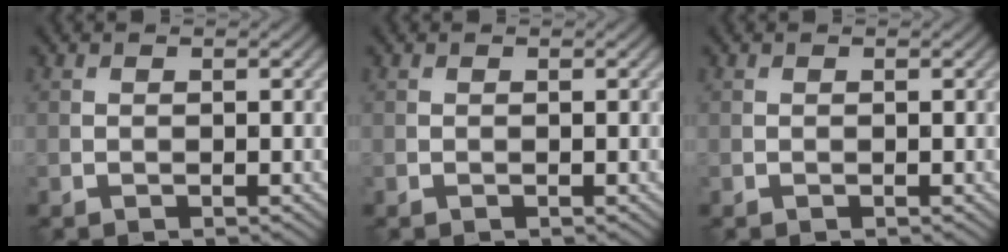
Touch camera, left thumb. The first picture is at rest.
{"total": 0.0}
{"total": 0.0}